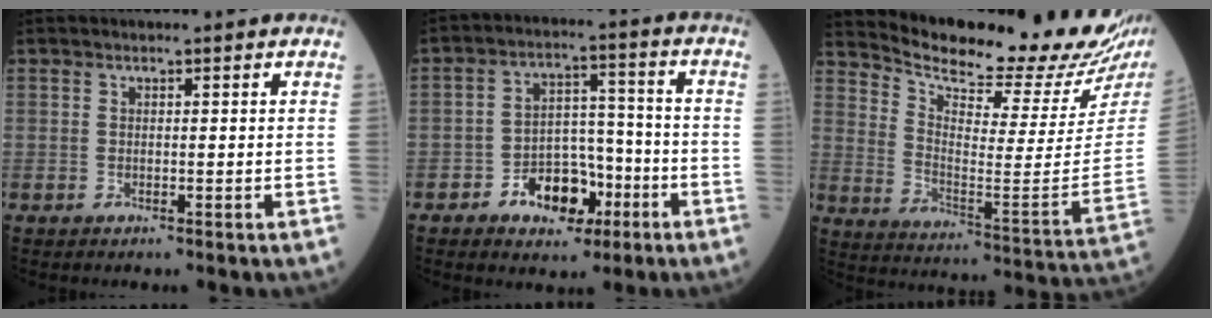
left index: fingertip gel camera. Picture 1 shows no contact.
{"total": 8.9, "force": [-4.5, 5.4, 5.5], "torque": [-0.095, 0.025, -0.068]}
{"total": 23.4, "force": [21.5, 1.3, 9.2], "torque": [-0.161, -0.103, 0.292]}